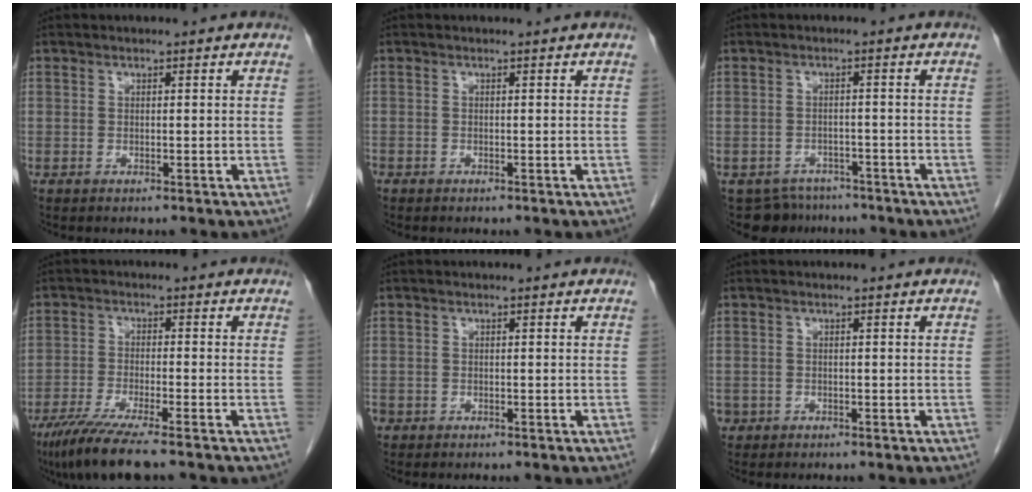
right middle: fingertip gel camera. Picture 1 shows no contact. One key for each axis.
{"total": 0.0}
{"total": 6.2, "fx": -5.3, "fy": 3.3, "fz": -0.2, "tx": 0.009, "ty": 0.005, "tz": -0.073}
{"total": 8.9, "fx": -6.7, "fy": 0.3, "fz": 5.9, "tx": -0.101, "ty": -0.024, "tz": -0.115}
{"total": 1.2, "fx": -0.6, "fy": 1.0, "fz": 0.4, "tx": -0.010, "ty": 0.002, "tz": -0.010}
{"total": 1.4, "fx": -0.7, "fy": 1.2, "fz": 0.2, "tx": -0.003, "ty": 0.004, "tz": -0.010}